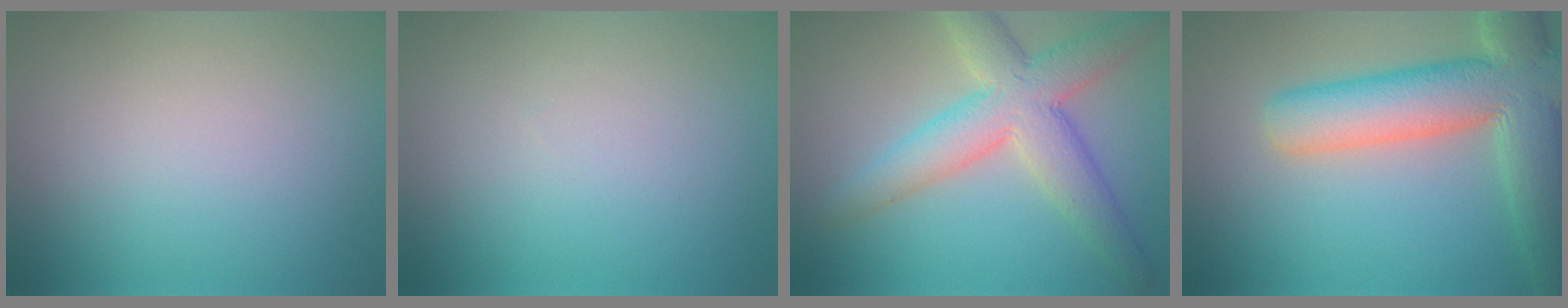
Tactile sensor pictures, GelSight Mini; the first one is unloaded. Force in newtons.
{"total": 0.0}
{"total": 6.9, "press": 6.9, "slide": 0.2}
{"total": 10.6, "press": 10.5, "slide": 0.7}